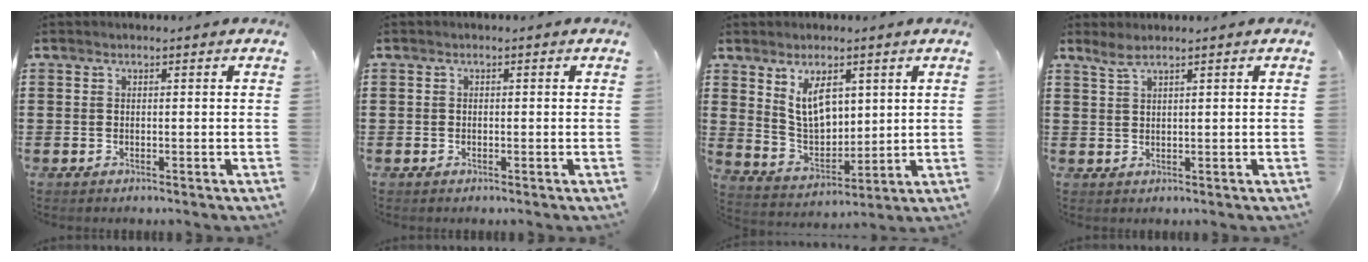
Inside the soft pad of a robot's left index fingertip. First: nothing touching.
{"total": 0.5, "force": [-0.4, 0.4, 0.0], "torque": [-0.002, 0.001, -0.009]}
{"total": 7.8, "force": [4.1, 4.4, 4.9], "torque": [-0.096, -0.004, 0.074]}
{"total": 1.6, "force": [1.2, 0.1, 1.0], "torque": [-0.025, 0.002, 0.022]}